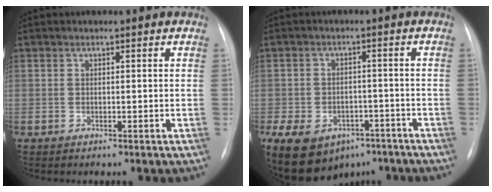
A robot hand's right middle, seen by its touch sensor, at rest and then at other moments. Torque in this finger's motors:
{"motor_torque": [1.12, -1.02, 0.60, 0.17]}